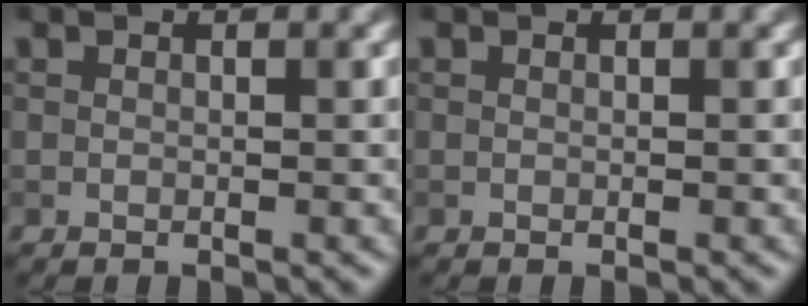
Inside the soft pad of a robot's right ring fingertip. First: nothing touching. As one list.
[{"total": 0.0}]